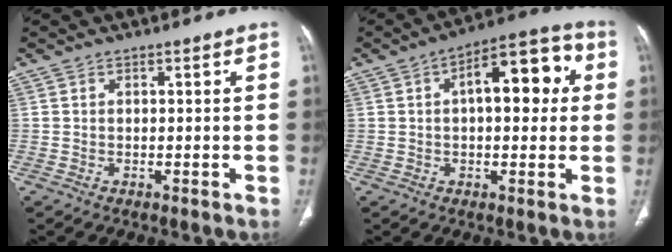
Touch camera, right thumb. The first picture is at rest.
{"total": 13.6, "force": [2.7, 6.3, 11.7], "torque": [-0.135, 0.027, 0.033]}